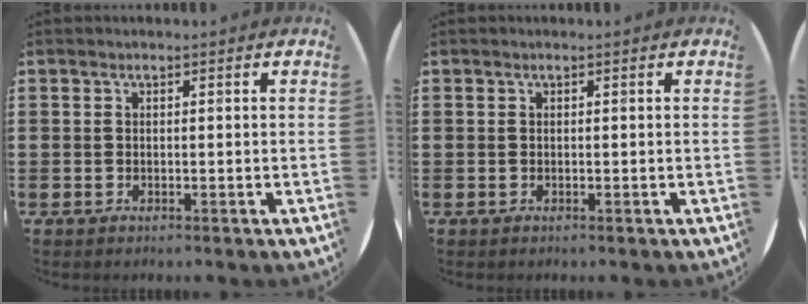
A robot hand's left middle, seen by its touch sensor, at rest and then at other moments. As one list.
[{"total": 0.0}]